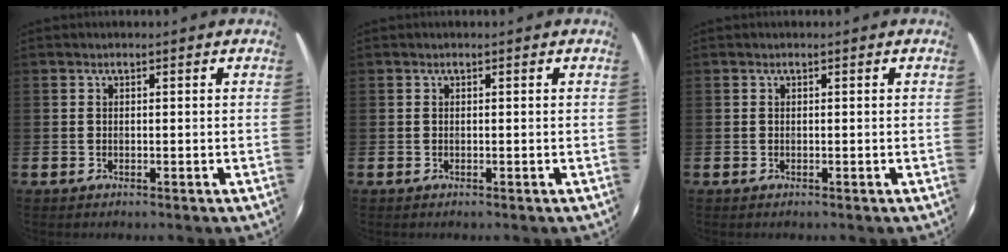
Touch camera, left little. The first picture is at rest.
{"total": 0.0}
{"total": 0.0}